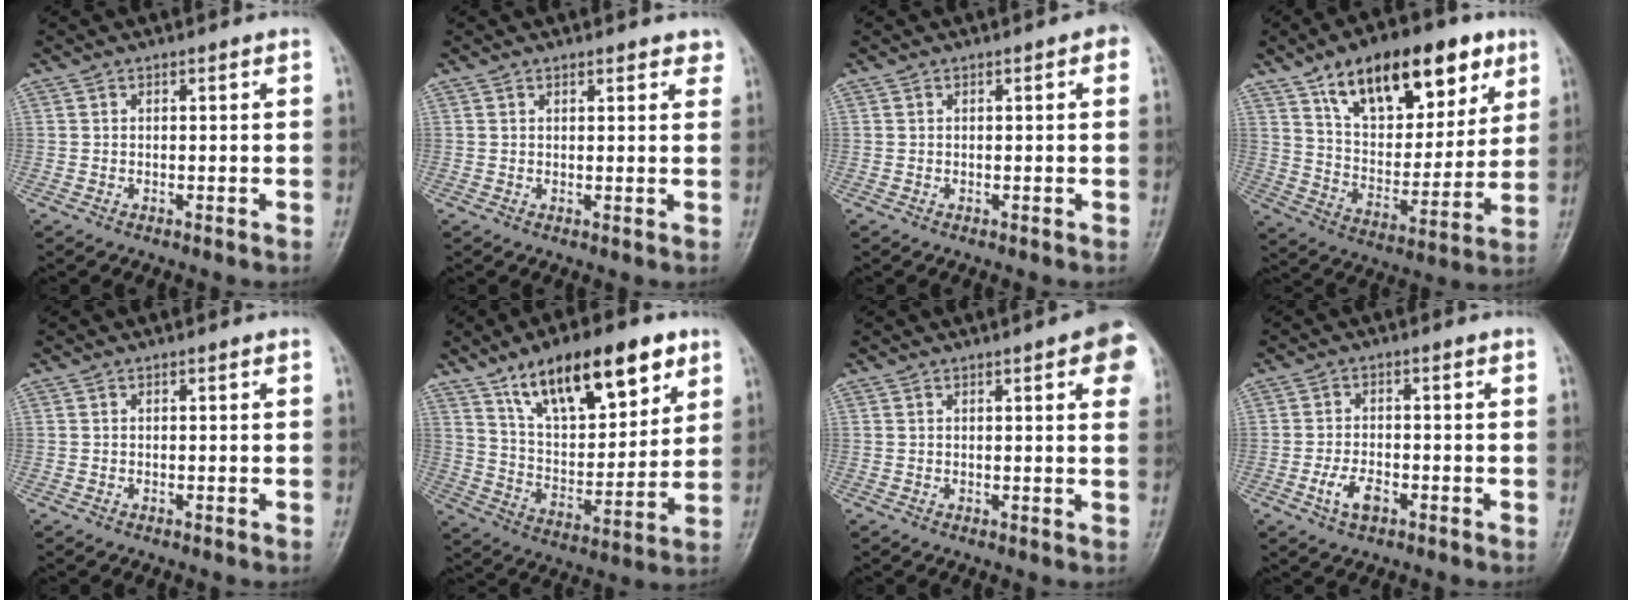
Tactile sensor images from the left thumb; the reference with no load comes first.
{"total": 2.6, "force": [2.1, 1.0, 1.1], "torque": [0.010, -0.005, 0.020]}
{"total": 1.4, "force": [0.4, 0.6, 1.2], "torque": [-0.009, 0.004, 0.000]}
{"total": 22.5, "force": [12.5, 11.2, 15.0], "torque": [-0.183, -0.033, 0.208]}
{"total": 0.0}
{"total": 20.2, "force": [11.8, 8.5, 14.0], "torque": [-0.181, -0.042, 0.206]}
{"total": 7.8, "force": [3.2, 2.0, 6.8], "torque": [-0.063, -0.003, 0.031]}
{"total": 4.2, "force": [-2.1, 2.2, 2.9], "torque": [-0.059, 0.010, -0.037]}